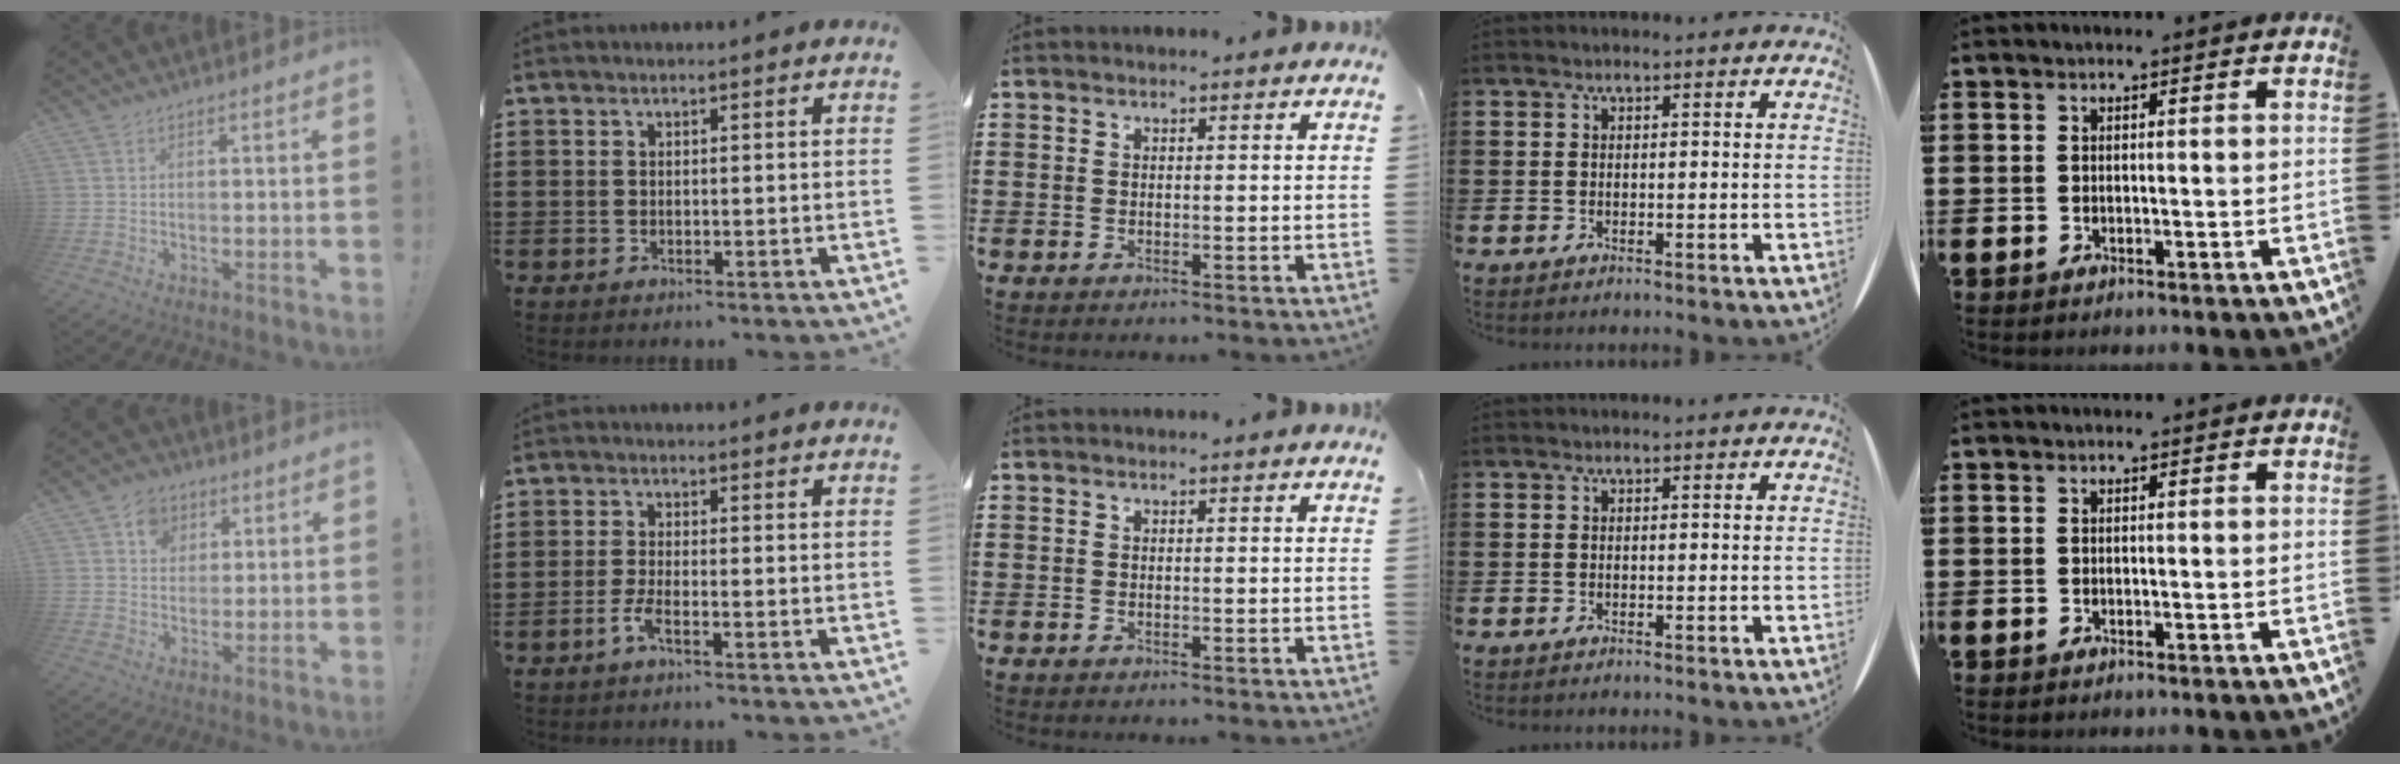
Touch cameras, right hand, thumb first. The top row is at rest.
{"thumb": {"total": 7.3, "force": [3.2, 6.2, 2.3], "torque": [-0.017, -0.019, 0.060]}, "index": {"total": 2.8, "force": [-1.6, 0.4, 2.2], "torque": [-0.061, -0.008, -0.037]}}